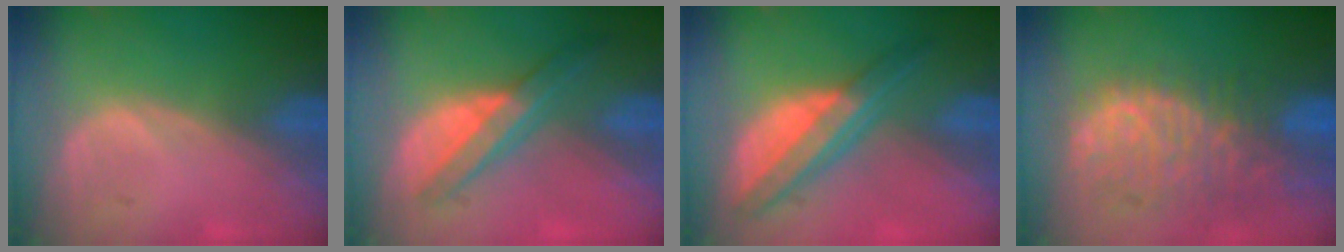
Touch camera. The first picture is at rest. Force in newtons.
{"total": 7.0, "press": 5.9, "slide": 3.7}
{"total": 7.7, "press": 6.5, "slide": 4.1}
{"total": 11.3, "press": 9.6, "slide": 5.8}